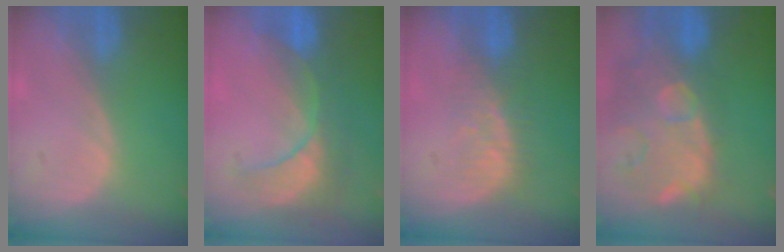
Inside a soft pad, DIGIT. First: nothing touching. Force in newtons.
{"total": 8.0, "press": 7.9, "slide": 1.3}
{"total": 5.0, "press": 4.7, "slide": 1.6}
{"total": 14.5, "press": 11.7, "slide": 8.5}